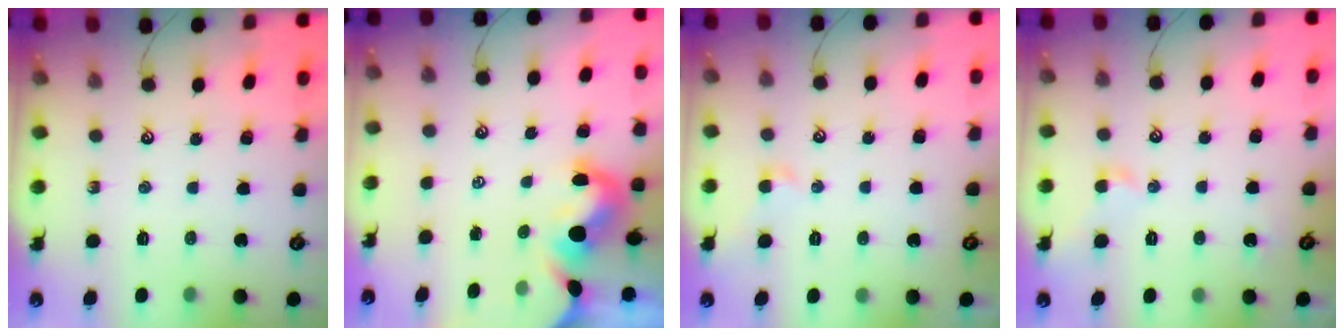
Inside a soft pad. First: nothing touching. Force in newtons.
{"total": 1.7, "press": 1.4, "slide": 1.0}
{"total": 0.8, "press": 0.7, "slide": 0.5}
{"total": 0.9, "press": 0.8, "slide": 0.4}